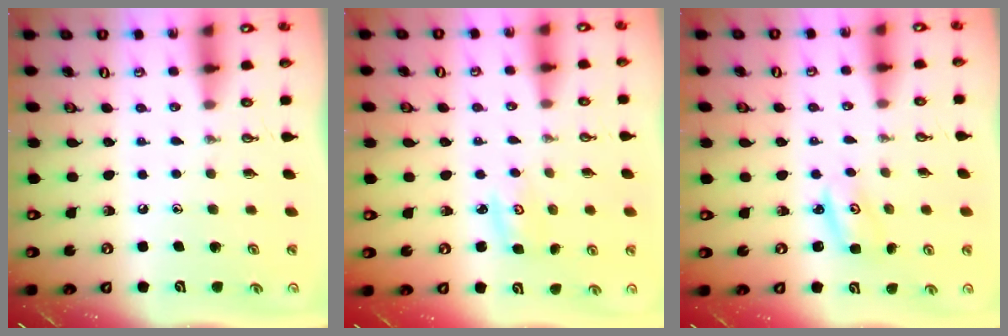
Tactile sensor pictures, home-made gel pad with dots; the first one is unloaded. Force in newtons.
{"total": 2.6, "press": 2.6, "slide": 0.3}
{"total": 2.6, "press": 2.6, "slide": 0.2}